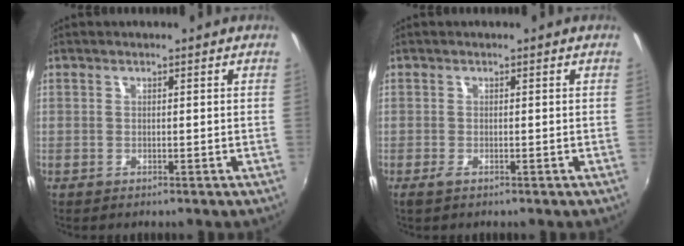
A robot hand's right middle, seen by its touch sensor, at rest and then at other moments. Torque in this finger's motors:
{"motor_torque": [0.05, -0.03, 0.00, 0.00]}